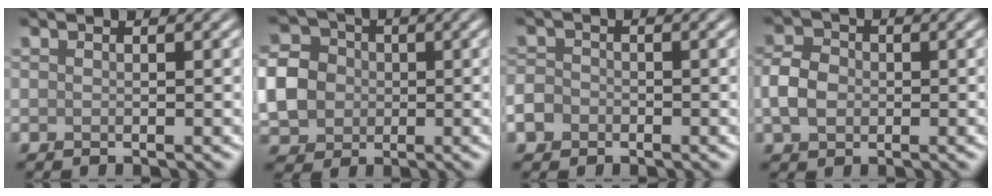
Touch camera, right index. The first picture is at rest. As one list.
[{"total": 6.6, "force": [-0.5, 5.8, 3.2], "torque": [-0.073, 0.005, -0.018]}, {"total": 2.3, "force": [-1.1, 1.8, 0.8], "torque": [-0.012, -0.001, -0.026]}, {"total": 3.4, "force": [-0.4, 2.7, 2.0], "torque": [-0.044, 0.002, -0.015]}]